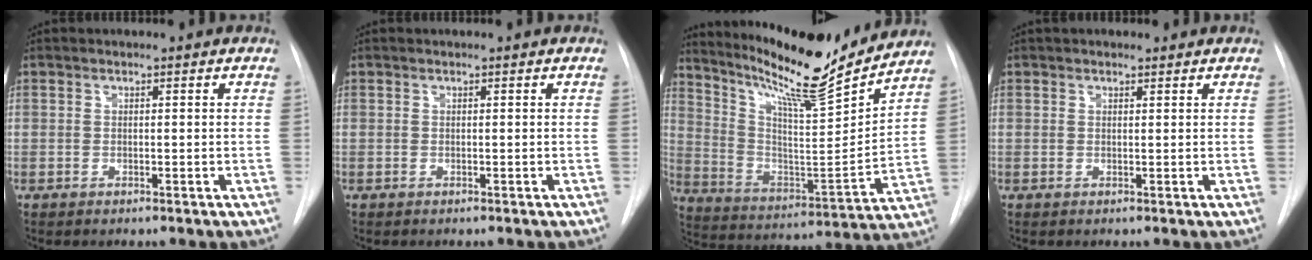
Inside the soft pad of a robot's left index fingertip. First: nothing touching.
{"total": 0.0}
{"total": 20.7, "force": [18.4, 0.9, 9.4], "torque": [-0.167, -0.041, 0.291]}
{"total": 1.4, "force": [1.1, 0.6, 0.5], "torque": [-0.009, 0.011, 0.015]}